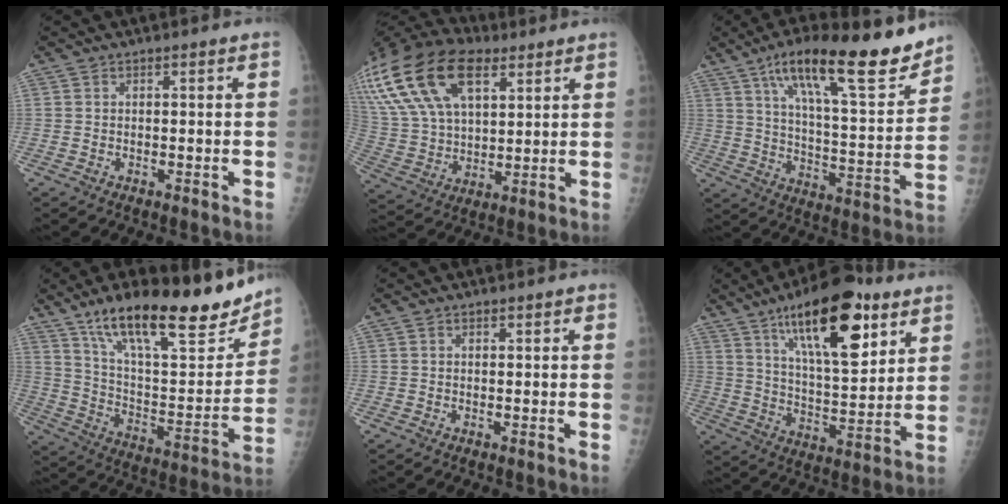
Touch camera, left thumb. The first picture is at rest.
{"total": 30.1, "force": [14.5, 16.9, 20.2], "torque": [-0.445, 0.034, 0.271]}
{"total": 22.5, "force": [15.3, 5.4, 15.6], "torque": [-0.216, -0.064, 0.247]}
{"total": 26.9, "force": [18.9, 8.5, 17.2], "torque": [-0.230, -0.065, 0.305]}
{"total": 1.1, "force": [0.5, 0.7, 0.6], "torque": [-0.004, 0.000, 0.006]}
{"total": 21.5, "force": [11.5, 8.0, 16.3], "torque": [-0.222, -0.048, 0.190]}